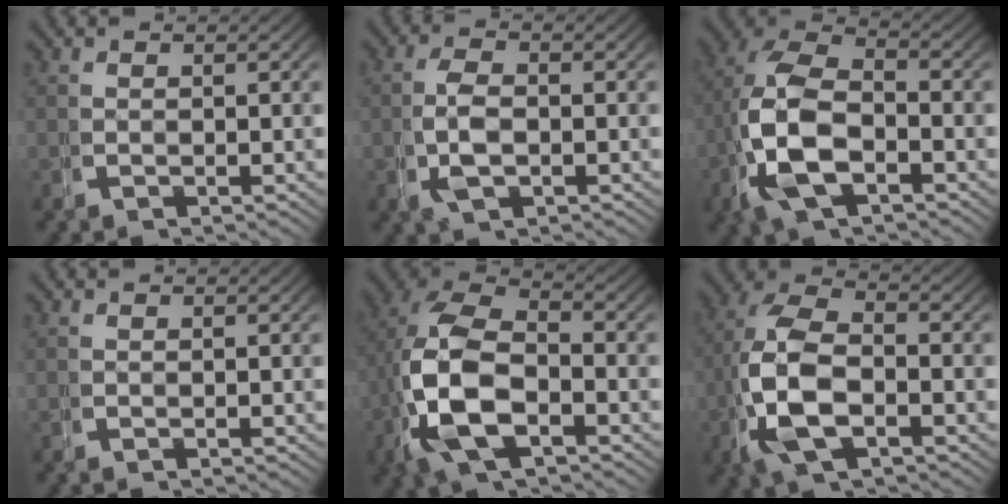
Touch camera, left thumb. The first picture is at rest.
{"total": 3.0, "force": [-0.5, 1.8, 2.3], "torque": [-0.056, -0.007, -0.004]}
{"total": 11.8, "force": [-1.2, 8.2, 8.4], "torque": [-0.200, -0.036, -0.011]}
{"total": 0.0}
{"total": 13.3, "force": [-1.1, 9.2, 9.6], "torque": [-0.231, -0.043, -0.006]}
{"total": 10.8, "force": [-1.3, 7.2, 8.0], "torque": [-0.194, -0.038, -0.009]}